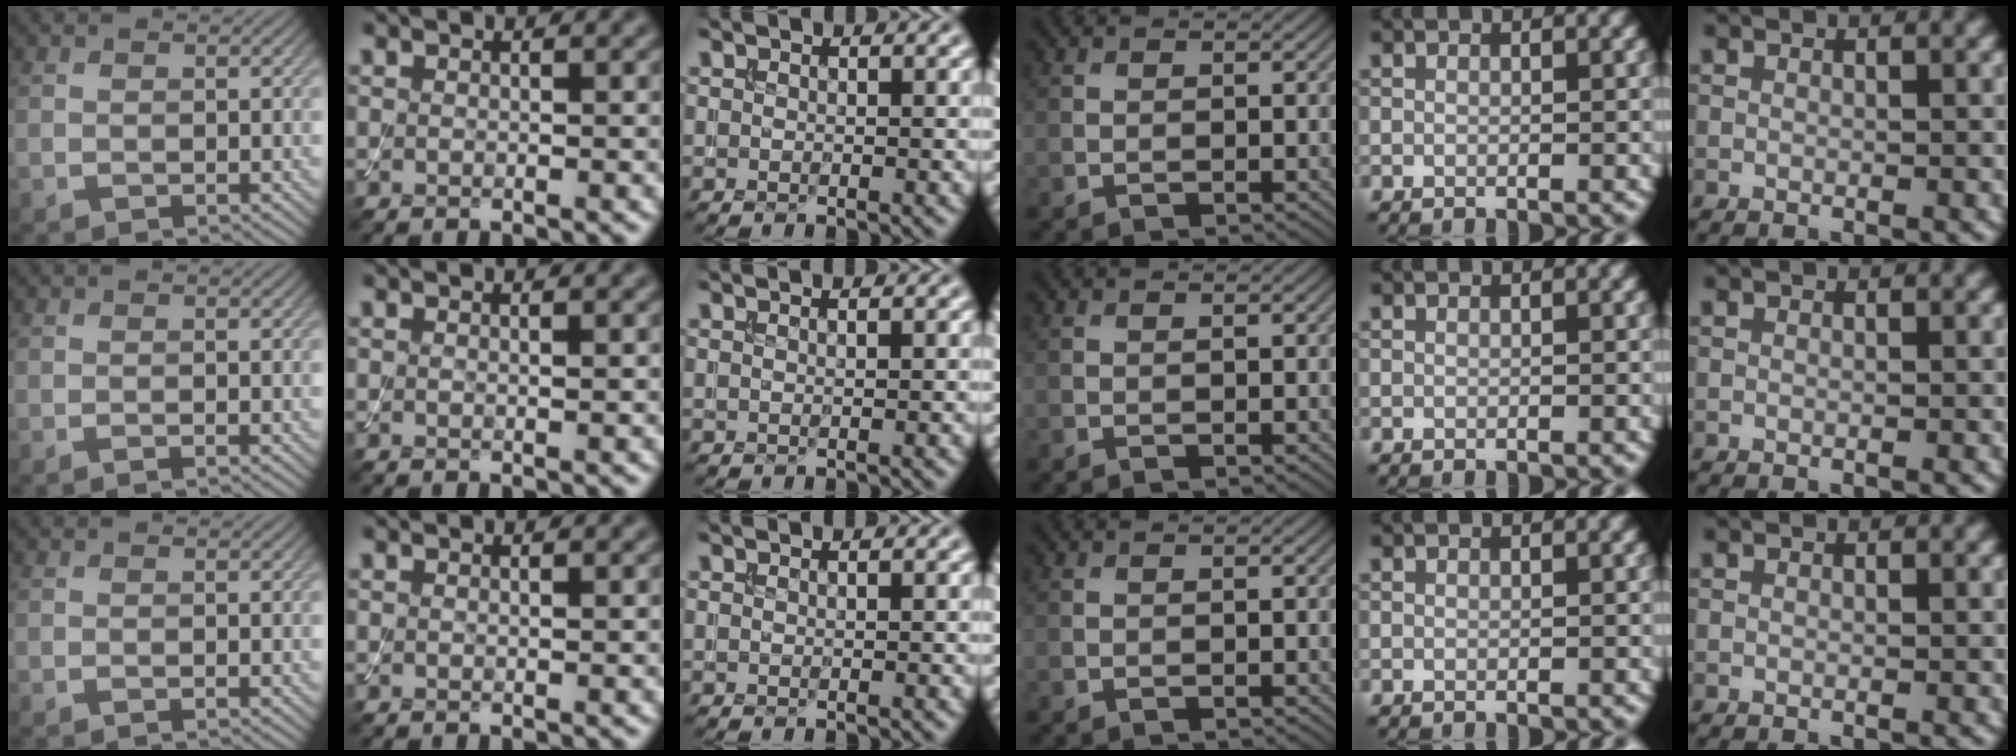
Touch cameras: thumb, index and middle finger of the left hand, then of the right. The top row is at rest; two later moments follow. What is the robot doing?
{"motion": "assemble", "object": "toy tower of hanoi"}